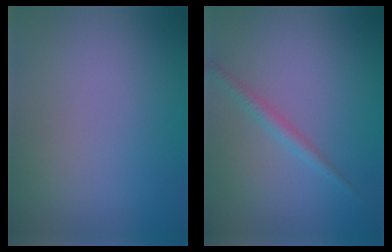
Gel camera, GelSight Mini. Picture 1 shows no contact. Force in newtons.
{"total": 1.6, "press": 1.6, "slide": 0.1}